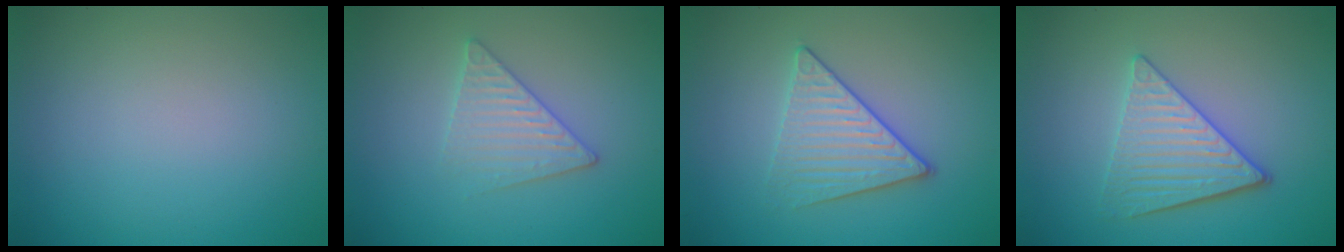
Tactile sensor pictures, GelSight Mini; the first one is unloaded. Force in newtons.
{"total": 3.0, "press": 3.0, "slide": 0.3}
{"total": 3.4, "press": 3.2, "slide": 1.1}
{"total": 4.1, "press": 3.5, "slide": 2.1}